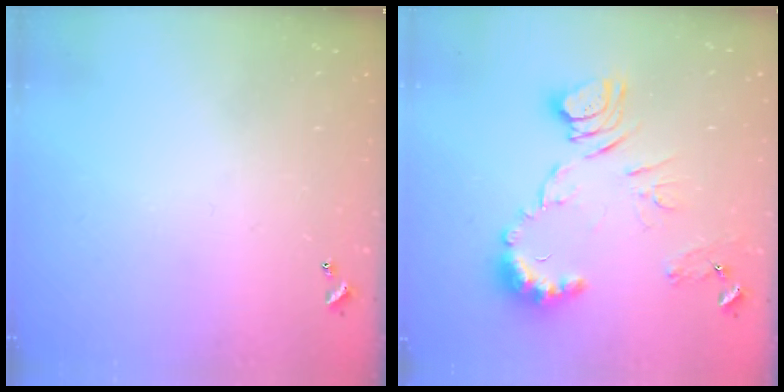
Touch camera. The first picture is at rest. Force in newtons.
{"total": 11.5, "press": 11.5, "slide": 0.6}